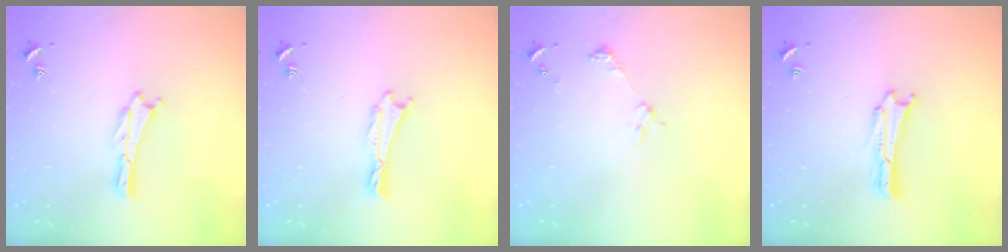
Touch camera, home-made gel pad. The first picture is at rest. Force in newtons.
{"total": 0.0}
{"total": 2.5, "press": 2.5, "slide": 0.2}
{"total": 0.0}